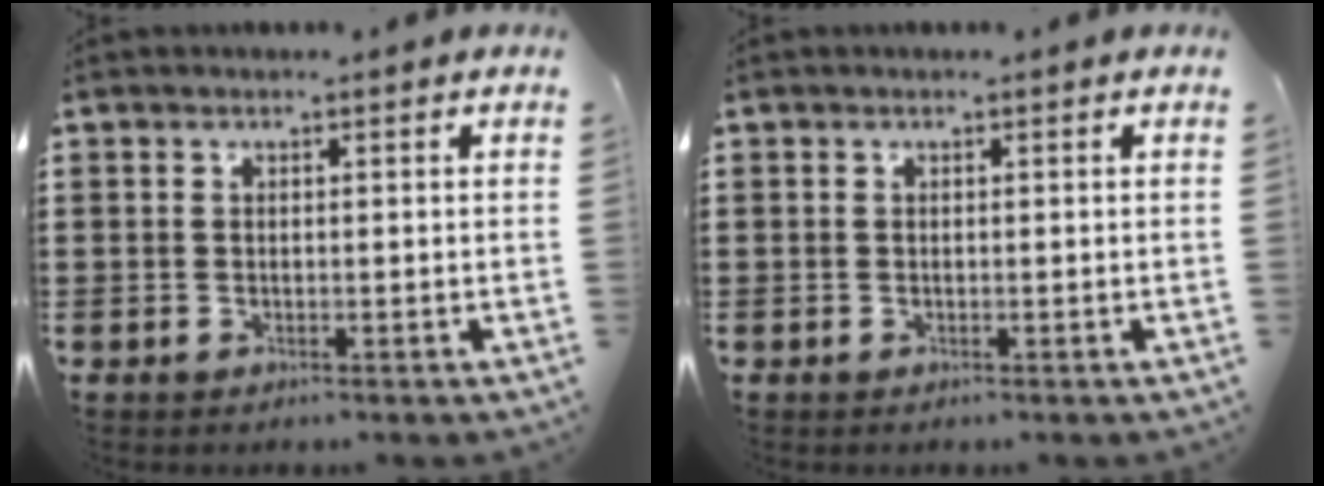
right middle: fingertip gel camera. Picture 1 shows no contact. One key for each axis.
{"total": 0.0}